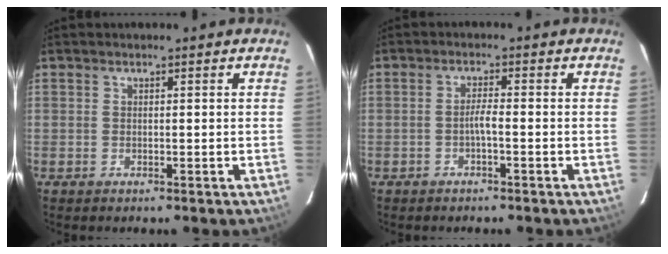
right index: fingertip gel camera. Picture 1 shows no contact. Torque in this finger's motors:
{"motor_torque": [0.18, 0.05, 0.16, 0.04]}